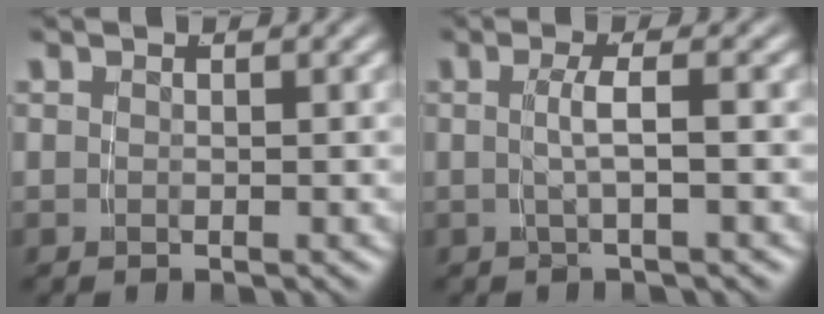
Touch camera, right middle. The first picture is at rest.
{"total": 2.1, "force": [-0.4, -0.5, 2.0], "torque": [-0.035, 0.002, -0.004]}